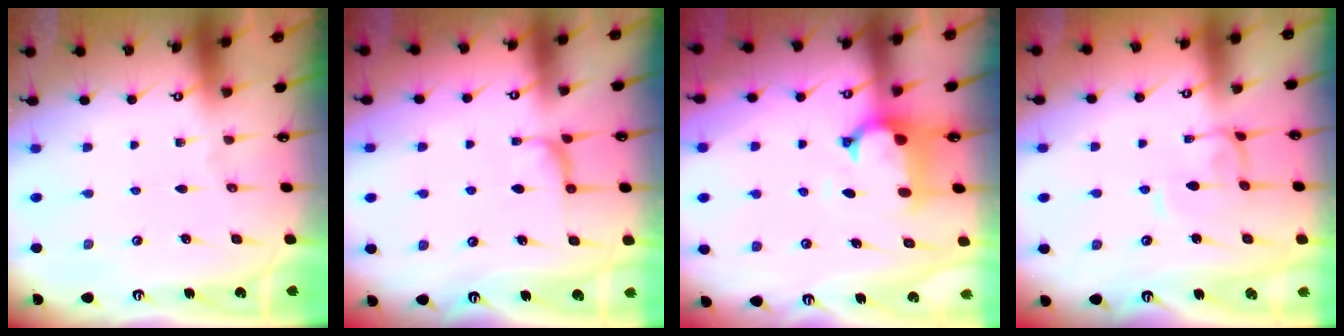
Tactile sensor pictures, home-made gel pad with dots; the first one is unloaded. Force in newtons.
{"total": 2.9, "press": 2.7, "slide": 0.9}
{"total": 1.9, "press": 1.5, "slide": 1.1}
{"total": 0.0}